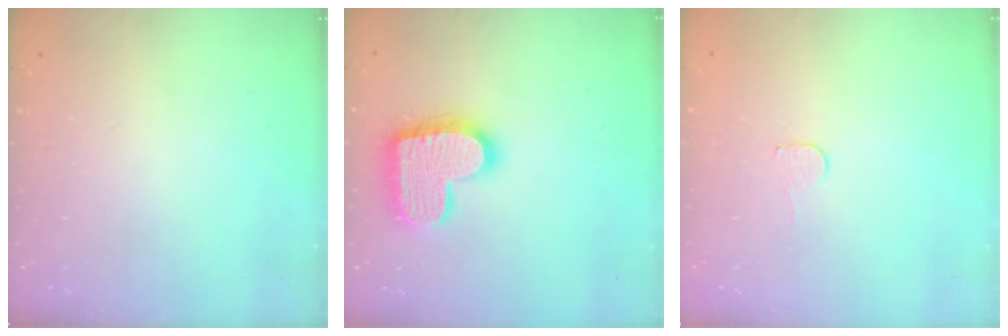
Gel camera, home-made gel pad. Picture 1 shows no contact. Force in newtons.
{"total": 17.5, "press": 17.5, "slide": 1.0}
{"total": 3.7, "press": 3.7, "slide": 0.3}